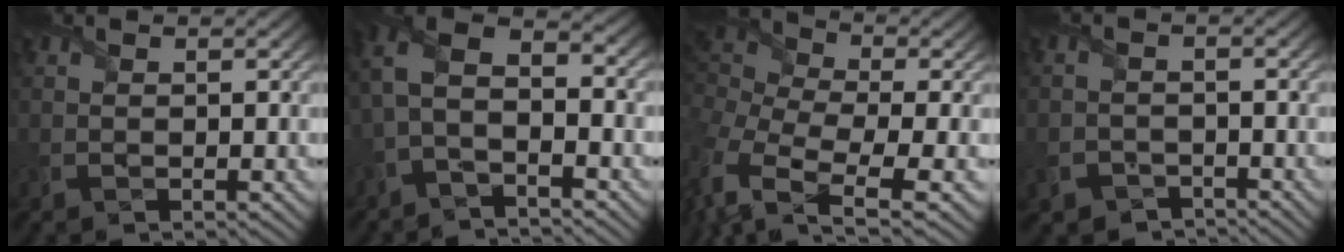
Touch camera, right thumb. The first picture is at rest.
{"total": 6.8, "force": [-2.0, 3.6, 5.4], "torque": [-0.117, 0.008, -0.055]}
{"total": 11.7, "force": [-0.4, 6.6, 9.7], "torque": [-0.268, -0.002, 0.010]}
{"total": 3.4, "force": [-2.6, 2.1, 0.4], "torque": [-0.003, -0.001, -0.050]}